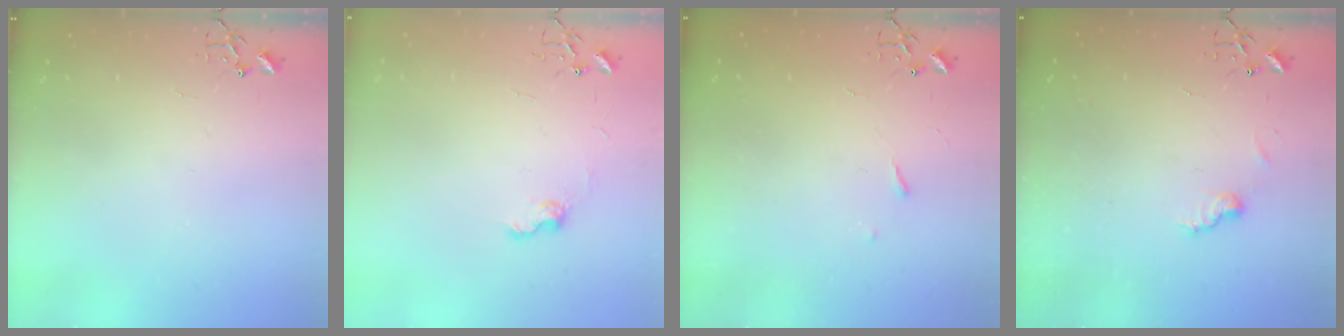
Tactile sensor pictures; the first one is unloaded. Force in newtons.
{"total": 7.6, "press": 7.5, "slide": 0.7}
{"total": 2.9, "press": 2.8, "slide": 0.5}
{"total": 6.7, "press": 6.6, "slide": 0.7}